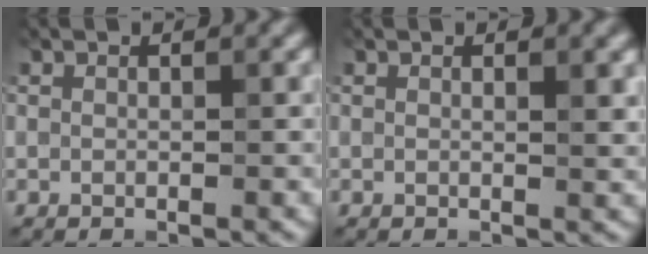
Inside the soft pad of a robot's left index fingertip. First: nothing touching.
{"total": 1.5, "force": [0.6, 0.5, 1.3], "torque": [-0.019, 0.003, 0.011]}